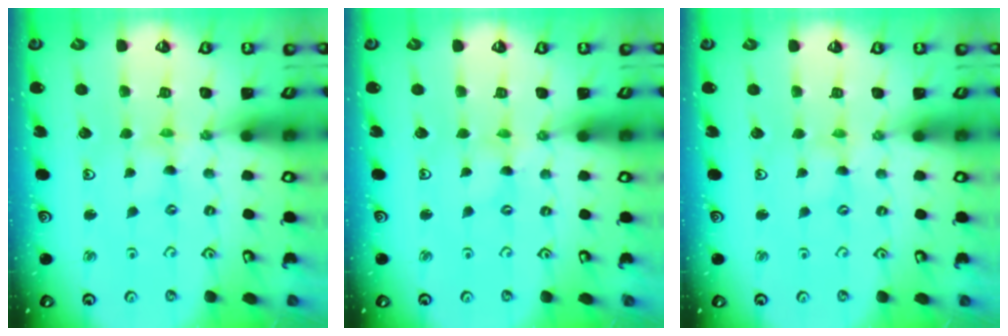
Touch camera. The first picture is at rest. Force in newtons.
{"total": 0.0}
{"total": 0.8, "press": 0.8, "slide": 0.2}